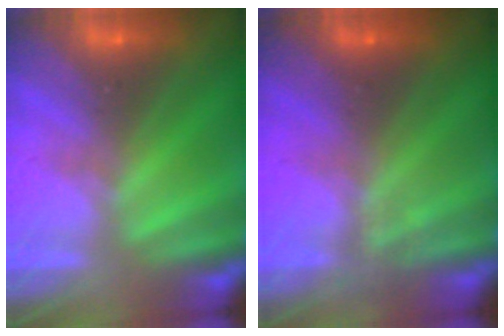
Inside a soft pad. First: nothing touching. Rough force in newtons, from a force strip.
{"total": 1.1}